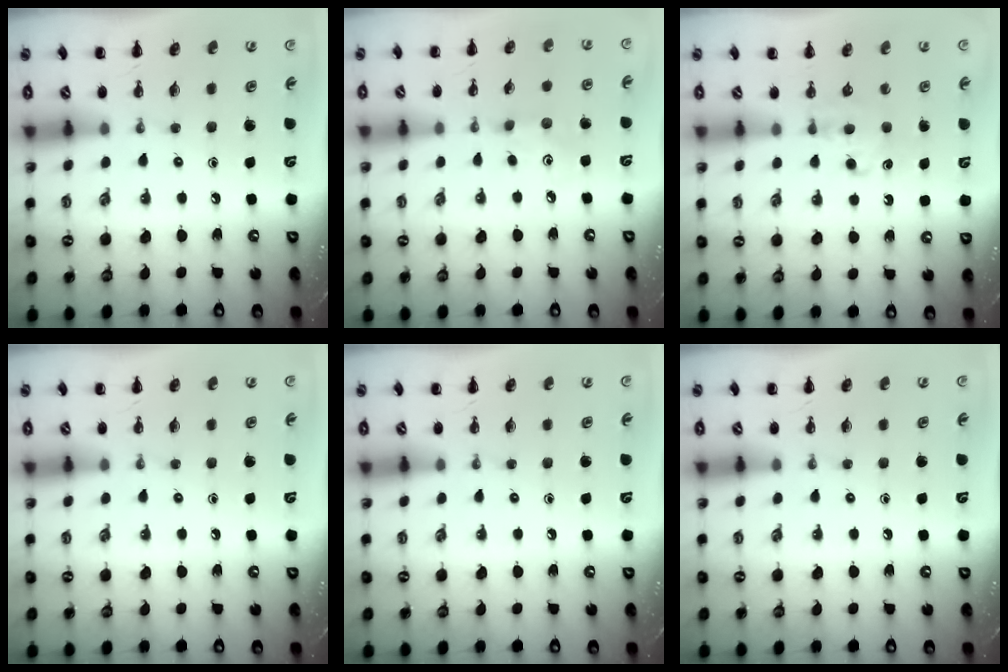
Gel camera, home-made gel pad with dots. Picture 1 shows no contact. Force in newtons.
{"total": 3.7, "press": 3.6, "slide": 0.8}
{"total": 5.1, "press": 4.8, "slide": 1.6}
{"total": 0.0}
{"total": 0.0}
{"total": 0.0}